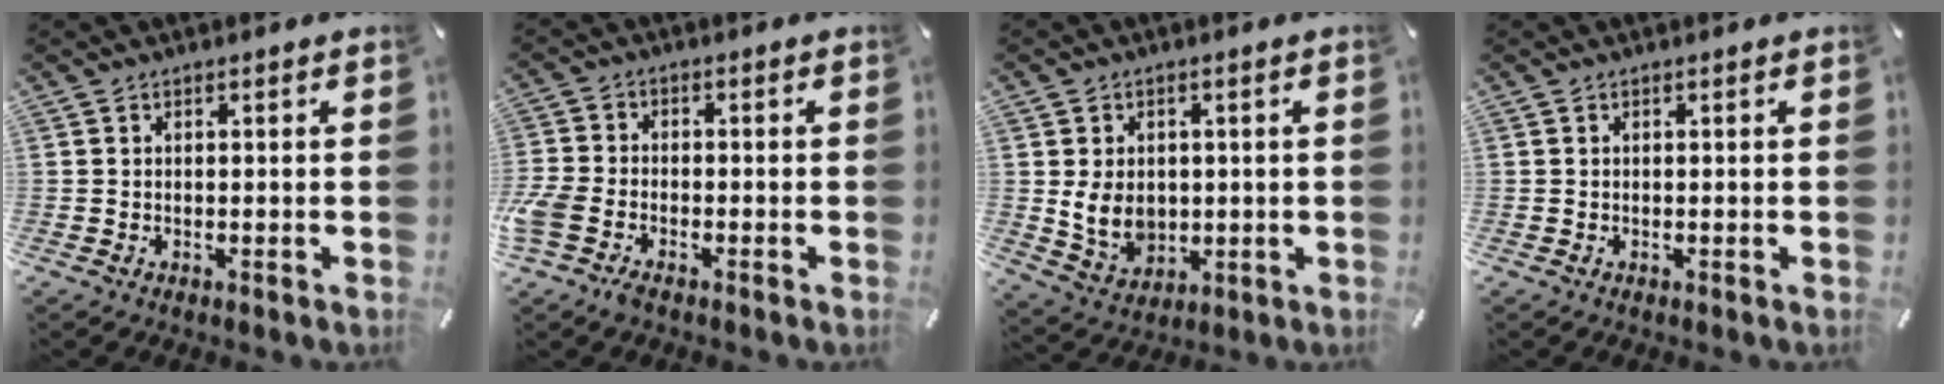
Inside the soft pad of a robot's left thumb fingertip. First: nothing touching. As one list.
[{"total": 5.5, "force": [-3.4, 3.2, 2.9], "torque": [-0.078, 0.010, -0.069]}, {"total": 8.1, "force": [0.3, 6.6, 4.6], "torque": [-0.093, -0.002, 0.005]}, {"total": 0.0}]